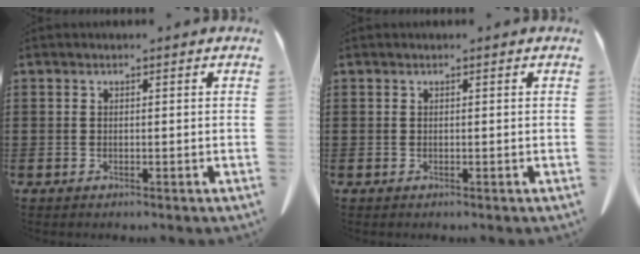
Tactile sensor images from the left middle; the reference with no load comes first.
{"total": 0.0}